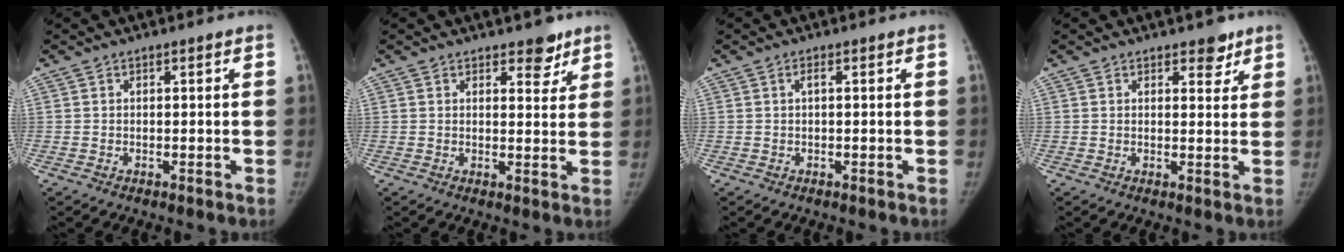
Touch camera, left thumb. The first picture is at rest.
{"total": 4.1, "force": [2.9, 2.1, 1.9], "torque": [0.003, -0.018, 0.039]}
{"total": 0.8, "force": [0.1, 0.2, 0.8], "torque": [-0.017, 0.001, 0.000]}
{"total": 3.2, "force": [2.3, 1.7, 1.5], "torque": [0.003, -0.014, 0.031]}